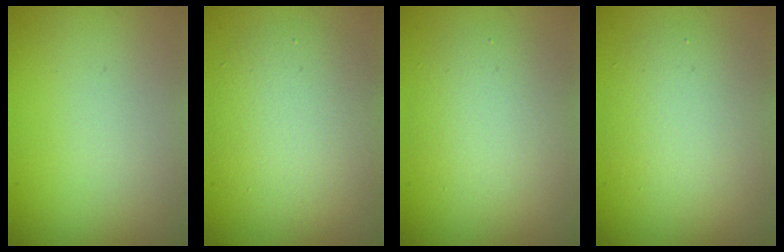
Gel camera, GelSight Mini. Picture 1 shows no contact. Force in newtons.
{"total": 5.4, "press": 5.4, "slide": 0.2}
{"total": 4.2, "press": 4.2, "slide": 0.1}
{"total": 4.8, "press": 4.8, "slide": 0.2}